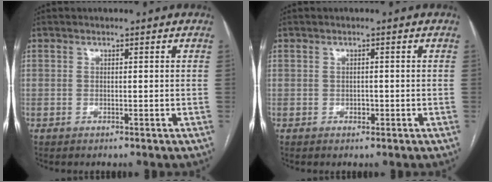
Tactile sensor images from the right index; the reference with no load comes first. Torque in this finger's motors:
{"motor_torque": [0.28, 0.02, 0.06, 0.00]}